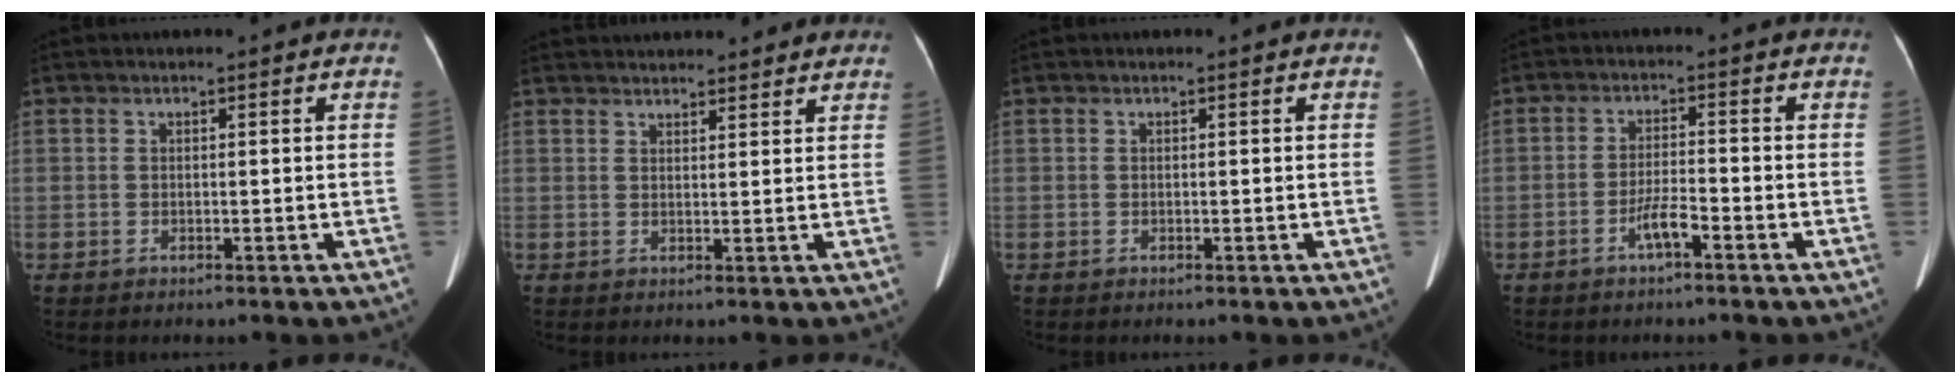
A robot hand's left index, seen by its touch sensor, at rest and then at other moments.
{"total": 12.8, "force": [11.8, 2.8, 3.9], "torque": [-0.038, 0.032, 0.150]}
{"total": 0.0}
{"total": 3.3, "force": [-2.4, 0.0, 2.3], "torque": [-0.043, -0.009, -0.042]}